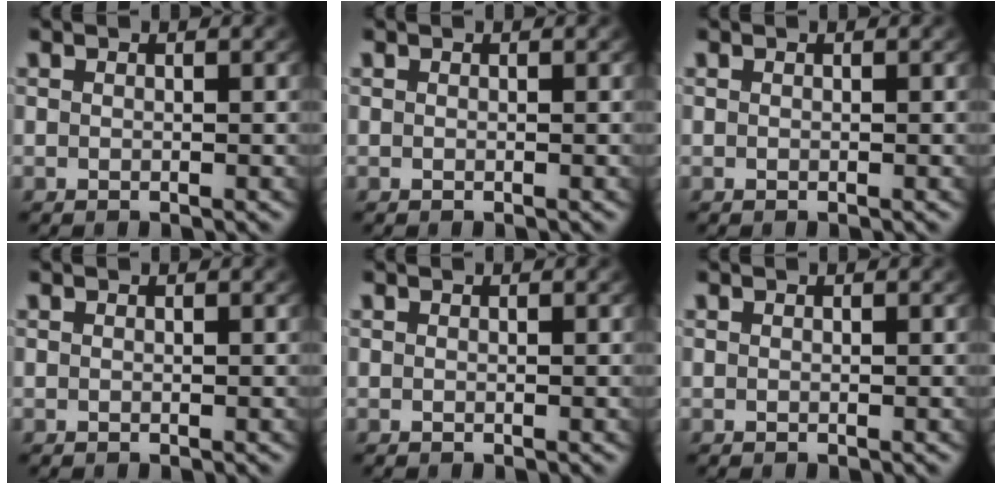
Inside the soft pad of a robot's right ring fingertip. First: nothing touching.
{"total": 0.0}
{"total": 0.0}
{"total": 0.0}
{"total": 0.0}
{"total": 0.0}